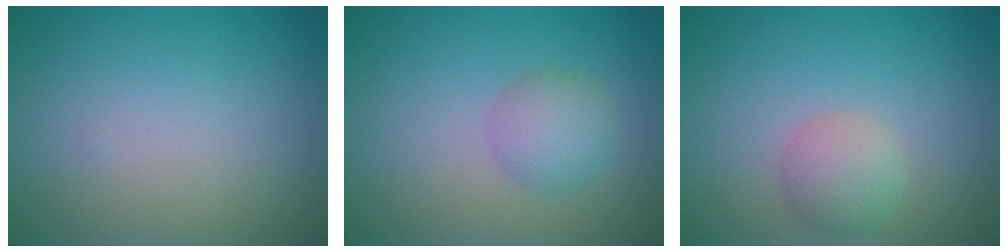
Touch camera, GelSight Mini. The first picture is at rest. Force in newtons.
{"total": 2.9, "press": 2.9, "slide": 0.1}
{"total": 2.6, "press": 2.6, "slide": 0.1}